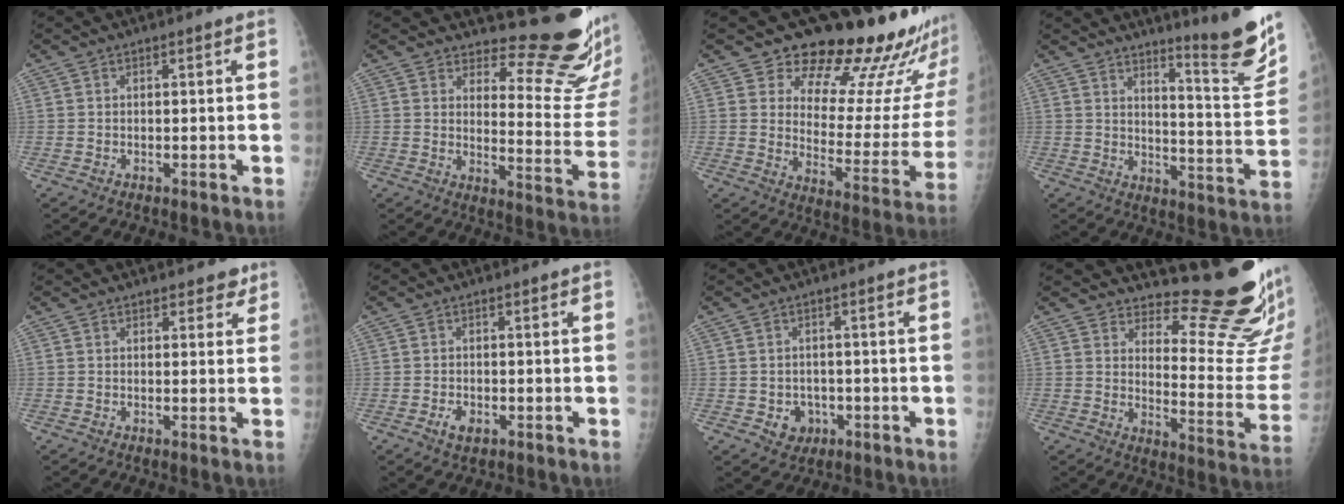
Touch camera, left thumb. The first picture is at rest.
{"total": 14.9, "force": [13.7, 2.7, 5.3], "torque": [-0.035, -0.166, 0.165]}
{"total": 21.6, "force": [17.5, 7.1, 10.5], "torque": [-0.094, -0.136, 0.224]}
{"total": 14.2, "force": [10.8, 0.8, 9.1], "torque": [-0.108, -0.100, 0.156]}
{"total": 2.6, "force": [2.0, 1.5, 0.7], "torque": [0.020, -0.009, 0.019]}
{"total": 2.5, "force": [-1.0, 1.6, 1.6], "torque": [-0.027, 0.000, -0.014]}
{"total": 4.0, "force": [-1.2, 3.5, 1.5], "torque": [0.000, 0.006, -0.008]}
{"total": 16.7, "force": [14.7, 3.0, 7.4], "torque": [-0.060, -0.176, 0.190]}